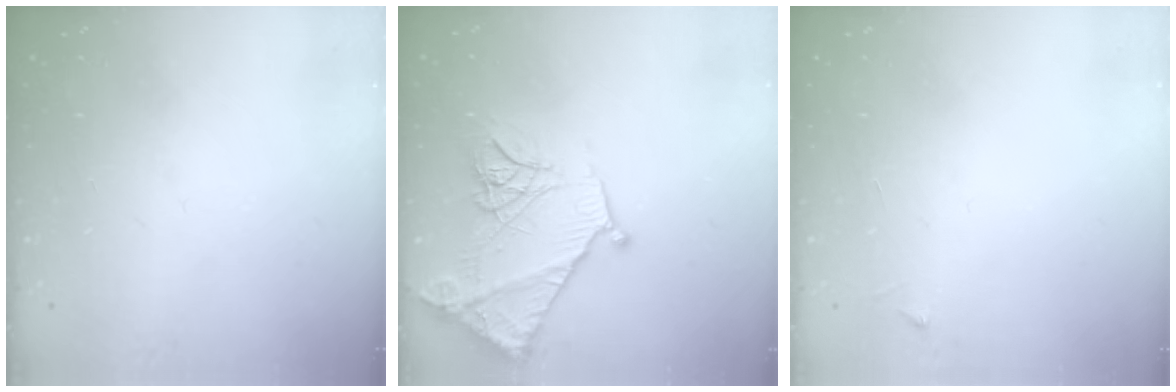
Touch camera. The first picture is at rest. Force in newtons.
{"total": 17.4, "press": 17.4, "slide": 1.3}
{"total": 2.5, "press": 2.5, "slide": 0.3}